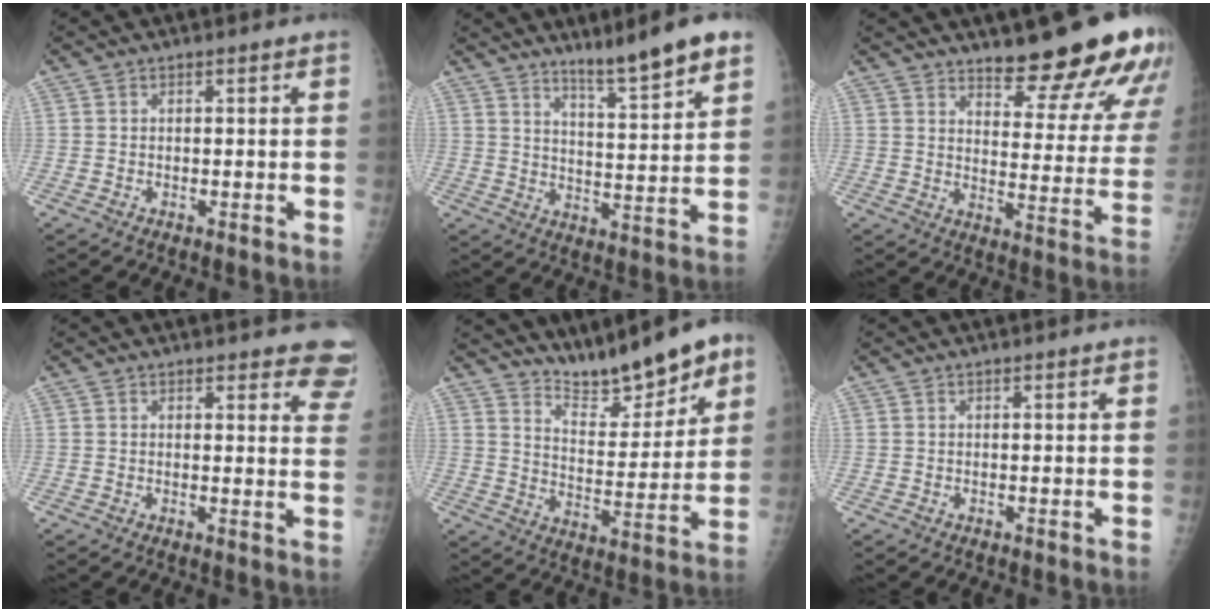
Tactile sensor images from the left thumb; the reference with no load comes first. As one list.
[{"total": 10.6, "force": [7.9, 0.6, 7.1], "torque": [-0.103, -0.054, 0.128]}, {"total": 17.8, "force": [13.9, 4.6, 10.2], "torque": [-0.094, -0.102, 0.180]}, {"total": 8.0, "force": [7.0, 2.5, 2.8], "torque": [0.013, -0.032, 0.052]}, {"total": 12.9, "force": [10.1, 3.7, 7.2], "torque": [-0.075, -0.062, 0.171]}, {"total": 0.0}]